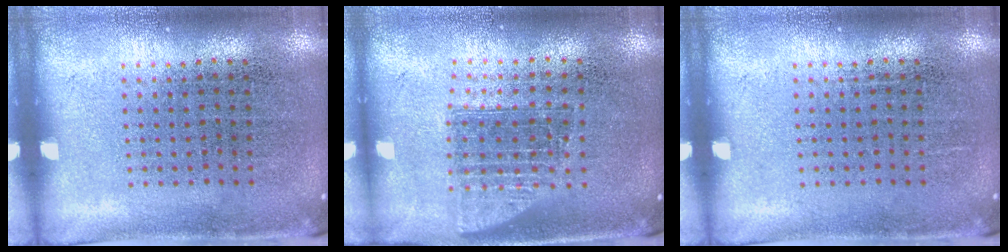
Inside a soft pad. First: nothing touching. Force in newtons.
{"total": 1.4, "press": 1.2, "slide": 0.8}
{"total": 0.0}